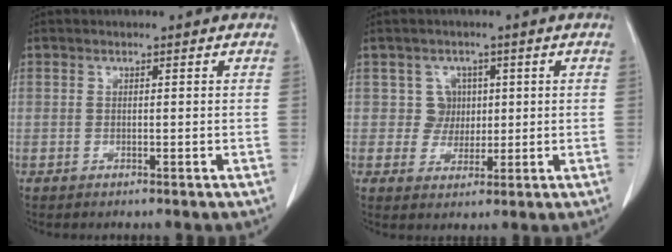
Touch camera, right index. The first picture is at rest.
{"total": 3.7, "force": [0.8, 3.6, 0.1], "torque": [0.008, 0.008, 0.014]}